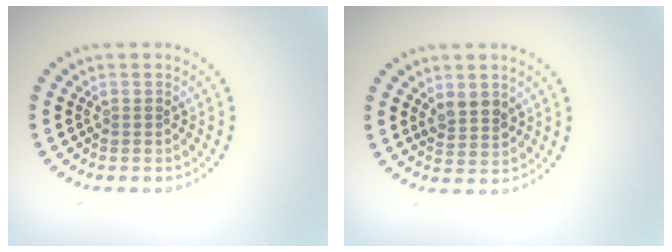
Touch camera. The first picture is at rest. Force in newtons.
{"total": 2.2, "press": 2.0, "slide": 1.0}